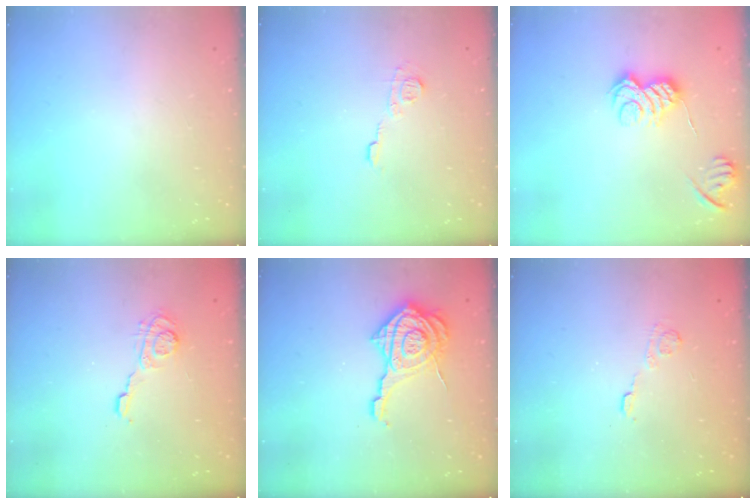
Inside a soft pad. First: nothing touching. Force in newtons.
{"total": 7.0, "press": 7.0, "slide": 0.6}
{"total": 8.5, "press": 8.5, "slide": 0.6}
{"total": 6.1, "press": 6.1, "slide": 0.7}
{"total": 13.9, "press": 13.8, "slide": 1.7}
{"total": 3.5, "press": 3.2, "slide": 1.4}